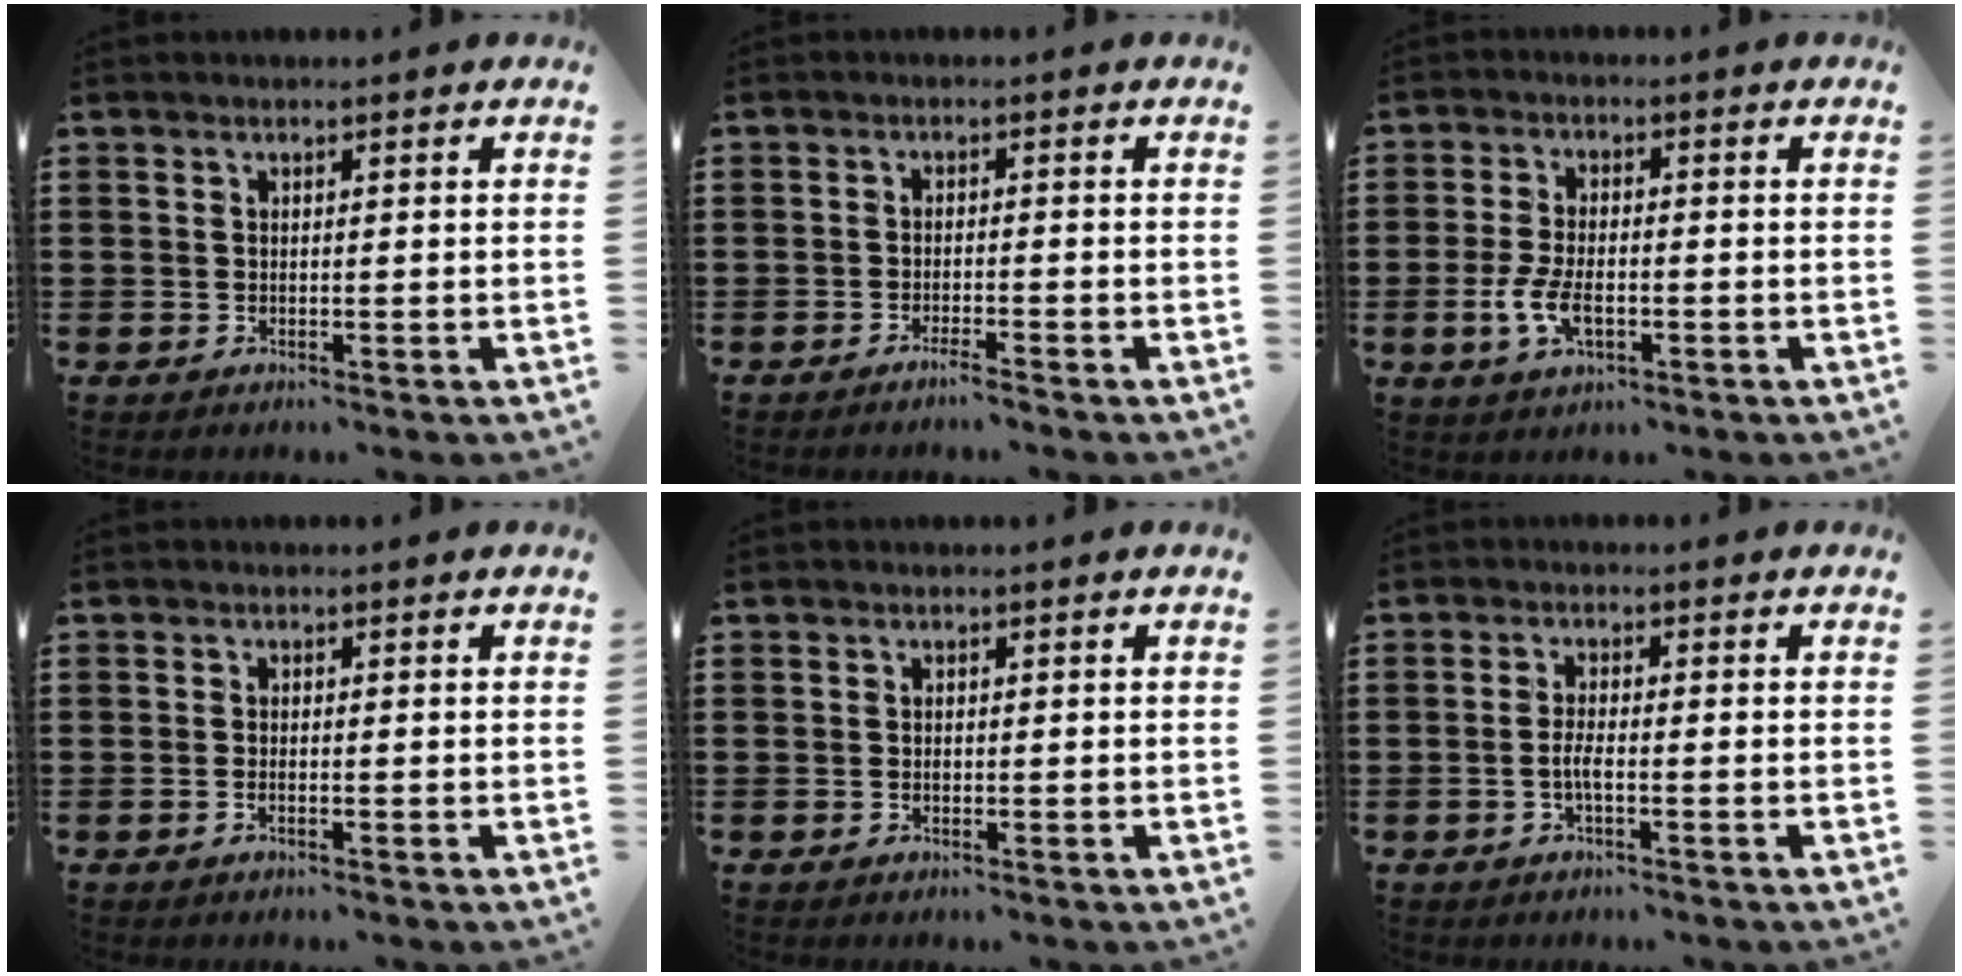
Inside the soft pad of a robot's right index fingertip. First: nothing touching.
{"total": 1.8, "force": [-1.6, -0.2, 0.8], "torque": [-0.013, -0.002, -0.029]}
{"total": 5.3, "force": [-1.6, 2.5, 4.4], "torque": [-0.104, -0.007, -0.031]}
{"total": 0.7, "force": [-0.4, 0.0, 0.6], "torque": [-0.013, -0.008, -0.005]}
{"total": 0.6, "force": [-0.2, 0.2, 0.5], "torque": [-0.013, -0.005, -0.002]}
{"total": 2.7, "force": [-0.9, 0.4, 2.5], "torque": [-0.060, -0.006, -0.021]}